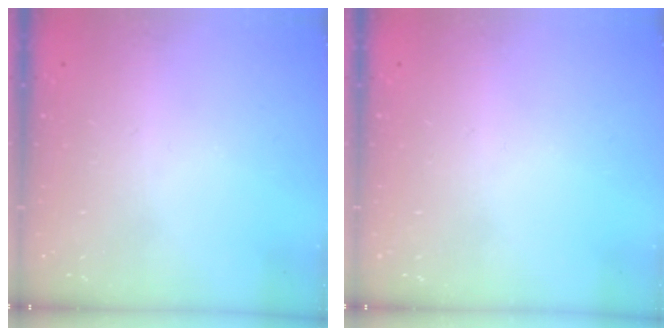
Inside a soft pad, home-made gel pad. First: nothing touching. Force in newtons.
{"total": 0.0}